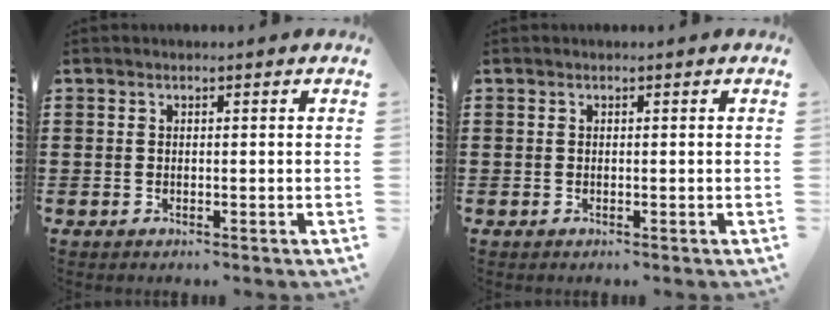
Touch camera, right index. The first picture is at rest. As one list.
[{"total": 0.0}]